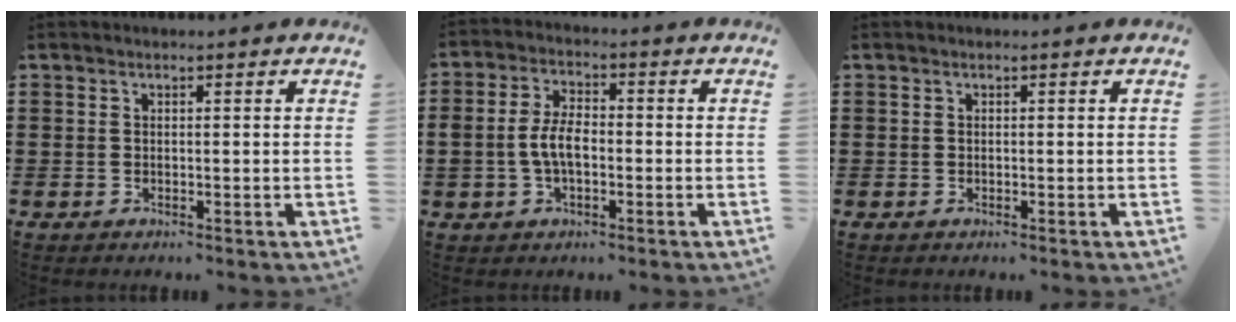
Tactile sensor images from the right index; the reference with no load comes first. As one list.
[{"total": 5.6, "force": [-1.0, 3.1, 4.5], "torque": [-0.110, -0.001, -0.025]}, {"total": 0.0}]